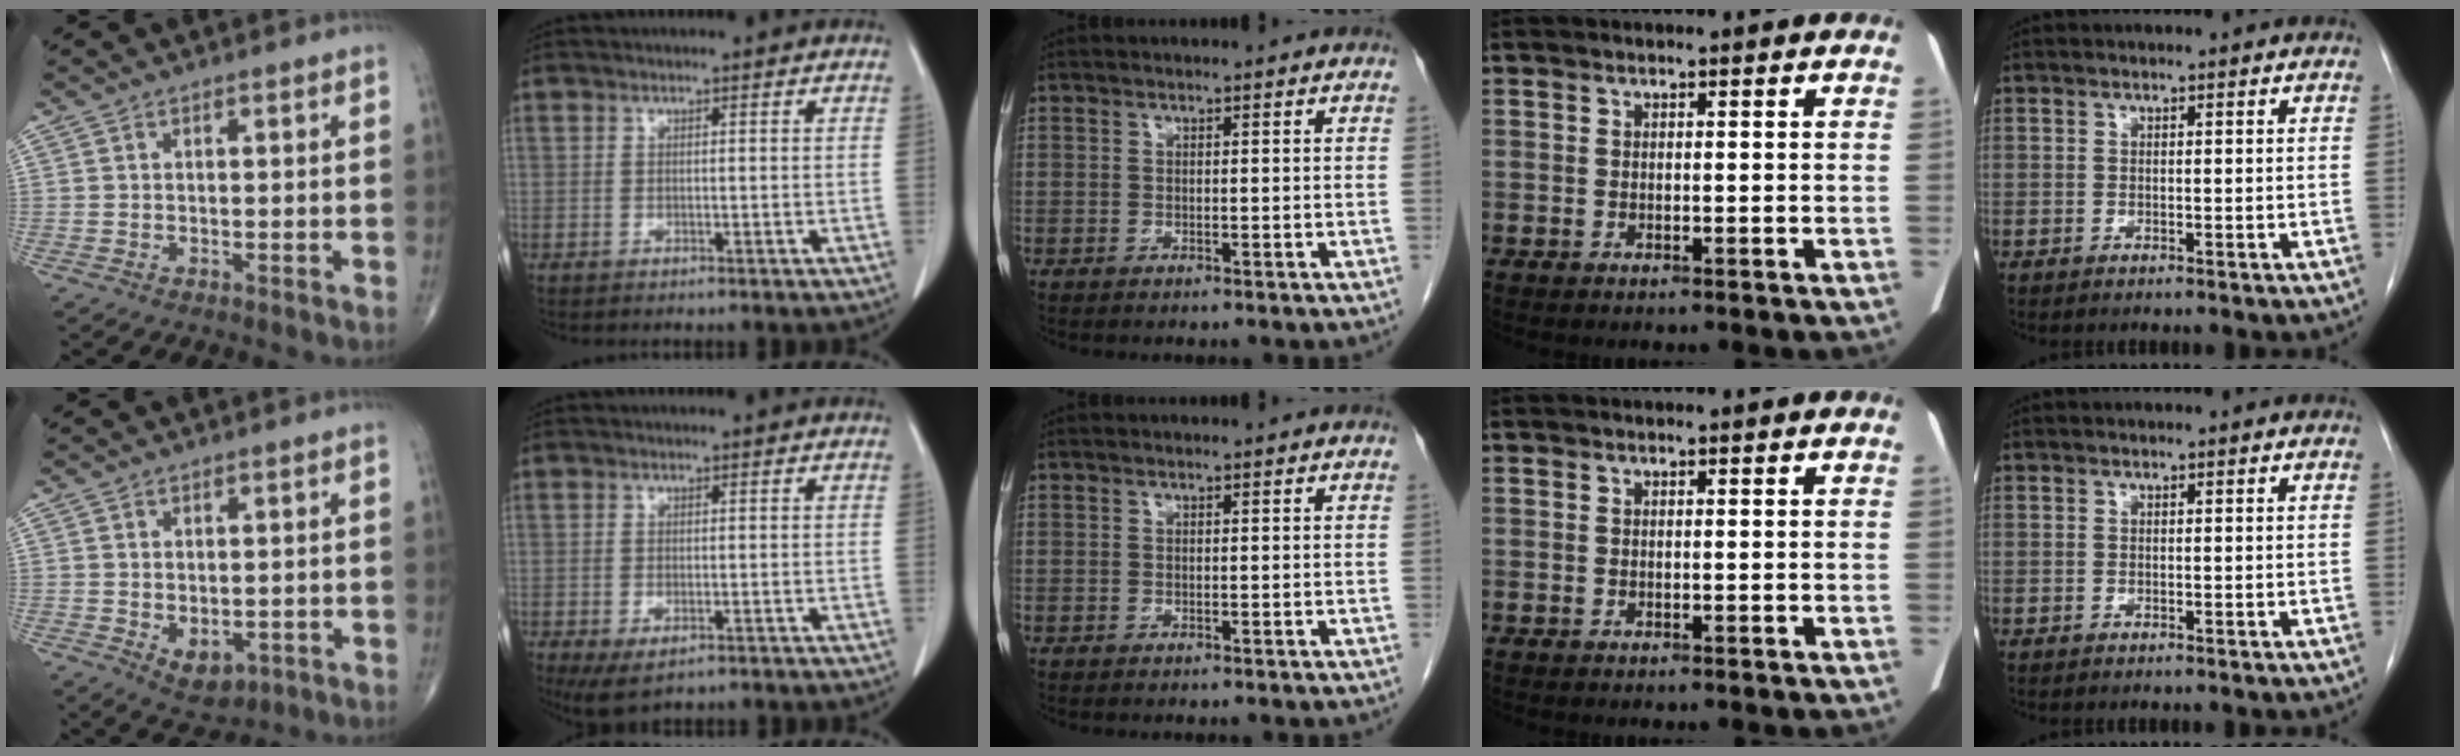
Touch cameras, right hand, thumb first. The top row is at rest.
{"thumb": {"total": 5.0, "force": [-1.0, 3.3, 3.6], "torque": [-0.039, -0.007, 0.002]}, "index": {"total": 4.3, "force": [-2.2, 2.0, 3.2], "torque": [-0.058, -0.011, -0.028]}}